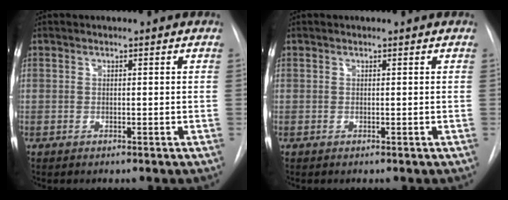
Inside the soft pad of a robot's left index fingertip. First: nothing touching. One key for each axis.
{"total": 0.0}